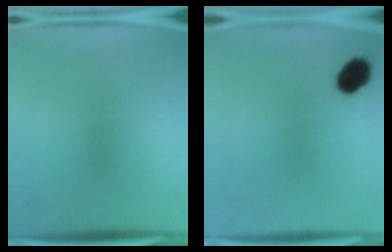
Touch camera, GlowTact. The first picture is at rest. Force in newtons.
{"total": 6.6}